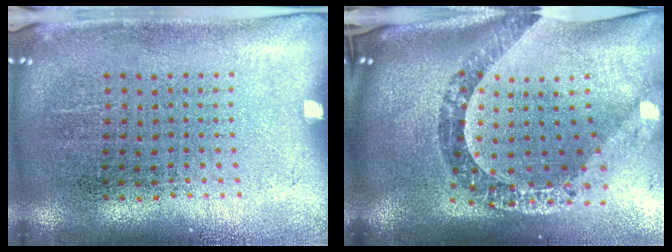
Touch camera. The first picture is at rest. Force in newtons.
{"total": 2.6, "press": 2.0, "slide": 1.6}